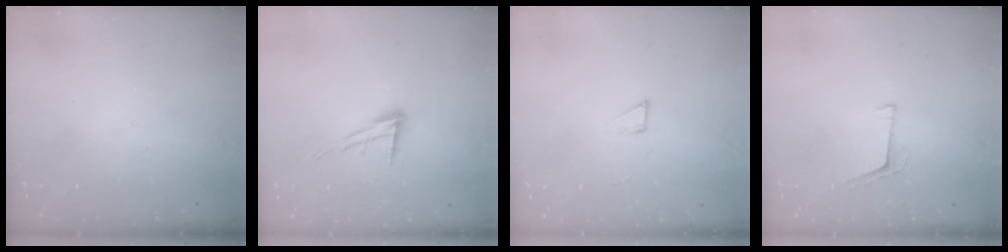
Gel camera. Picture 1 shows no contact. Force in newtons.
{"total": 13.2, "press": 12.7, "slide": 3.4}
{"total": 3.7, "press": 3.7, "slide": 0.4}
{"total": 4.2, "press": 3.5, "slide": 2.3}